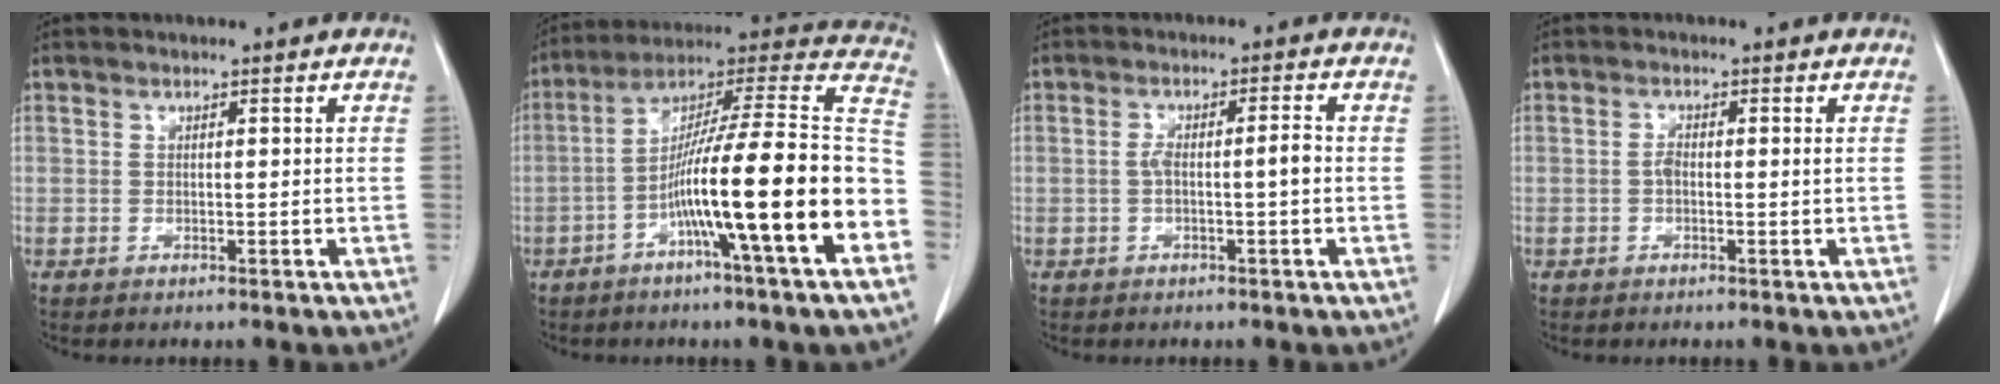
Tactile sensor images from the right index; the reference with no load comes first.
{"total": 22.5, "force": [-7.1, -0.2, 21.3], "torque": [-0.288, 0.007, -0.124]}
{"total": 3.7, "force": [-0.5, 0.5, 3.6], "torque": [-0.068, 0.014, -0.004]}
{"total": 1.5, "force": [-0.2, 0.4, 1.4], "torque": [-0.028, 0.002, -0.004]}